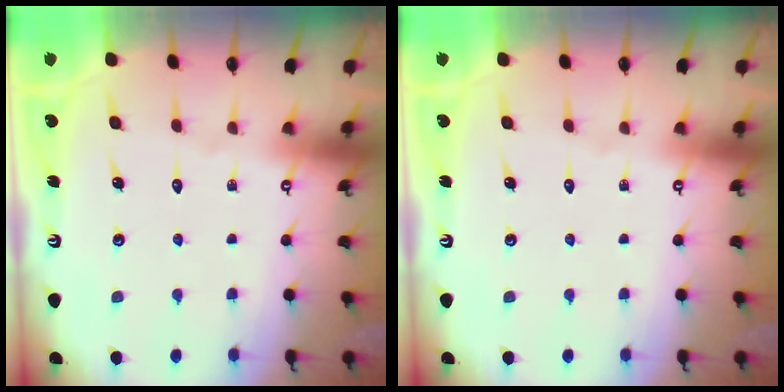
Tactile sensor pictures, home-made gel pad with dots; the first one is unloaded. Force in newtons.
{"total": 0.0}